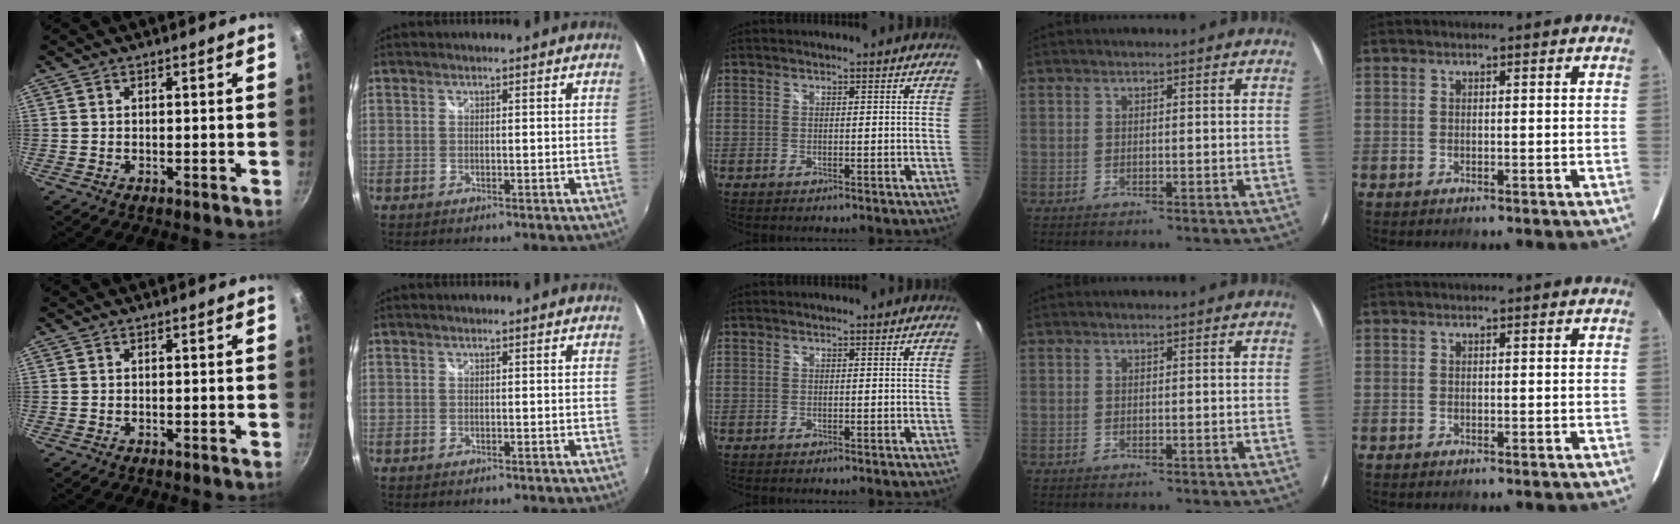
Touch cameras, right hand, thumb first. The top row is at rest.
{}